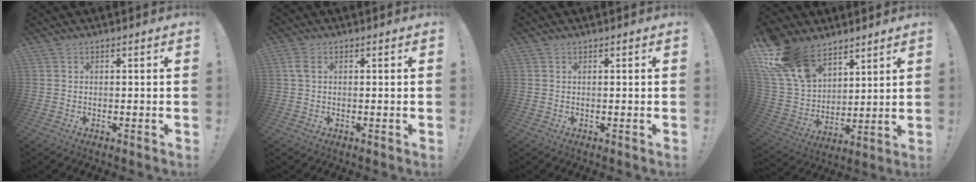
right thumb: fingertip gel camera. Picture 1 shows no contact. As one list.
[{"total": 2.2, "force": [0.6, 1.1, 1.8], "torque": [-0.031, 0.002, 0.009]}, {"total": 0.0}, {"total": 19.2, "force": [12.5, 11.7, 8.7], "torque": [-0.180, -0.071, 0.246]}]